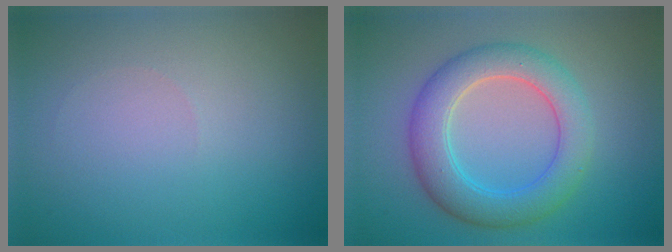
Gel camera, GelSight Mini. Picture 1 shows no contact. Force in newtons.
{"total": 5.6, "press": 5.6, "slide": 0.2}